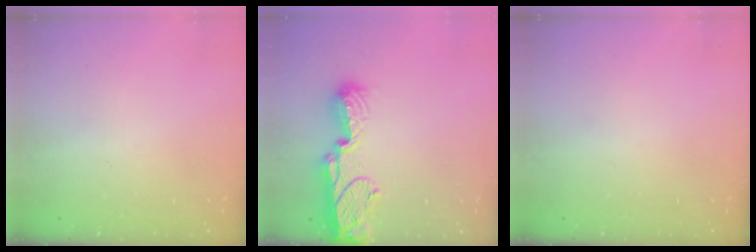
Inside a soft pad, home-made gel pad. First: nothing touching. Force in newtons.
{"total": 15.4, "press": 14.2, "slide": 6.0}
{"total": 0.0}